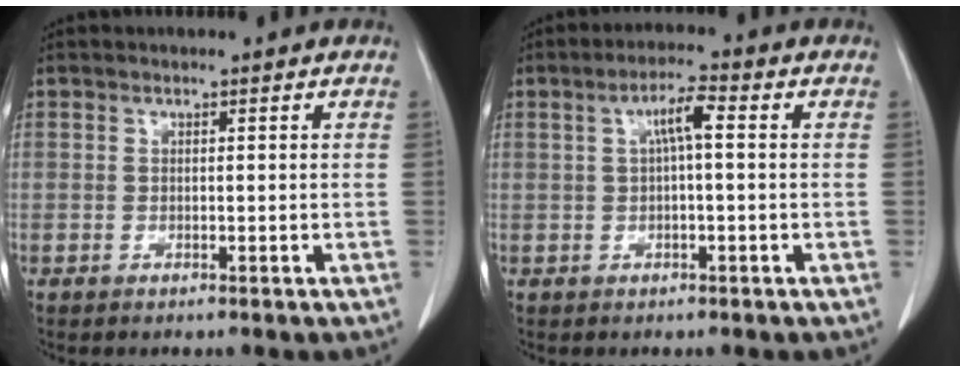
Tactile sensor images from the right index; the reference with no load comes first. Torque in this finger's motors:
{"motor_torque": [0.59, -0.07, 0.15, 0.08]}